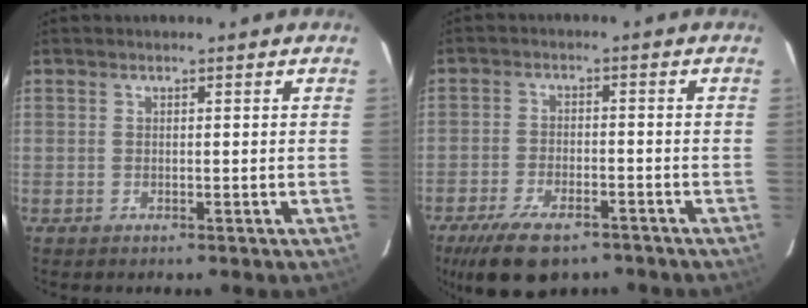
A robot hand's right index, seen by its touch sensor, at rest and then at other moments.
{"total": 10.4, "force": [-7.6, 3.9, 5.8], "torque": [-0.105, -0.011, -0.125]}